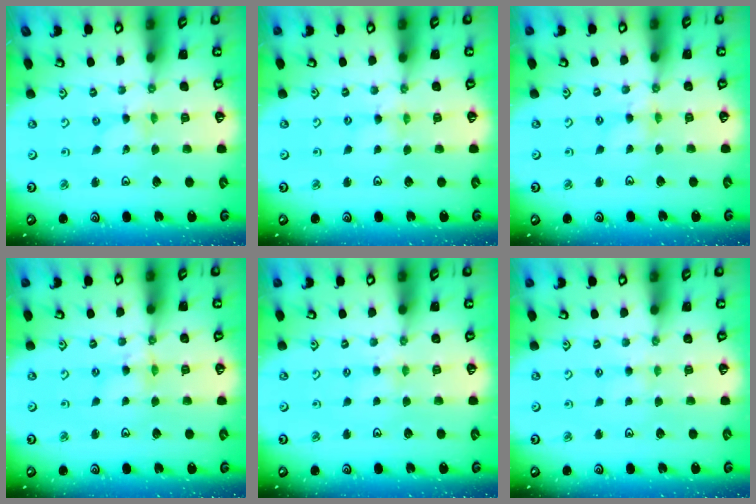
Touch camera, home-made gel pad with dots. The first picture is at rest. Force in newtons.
{"total": 2.2, "press": 2.2, "slide": 0.4}
{"total": 2.3, "press": 2.2, "slide": 0.4}
{"total": 4.0, "press": 3.9, "slide": 0.4}
{"total": 3.0, "press": 2.9, "slide": 0.5}
{"total": 2.3, "press": 2.3, "slide": 0.4}